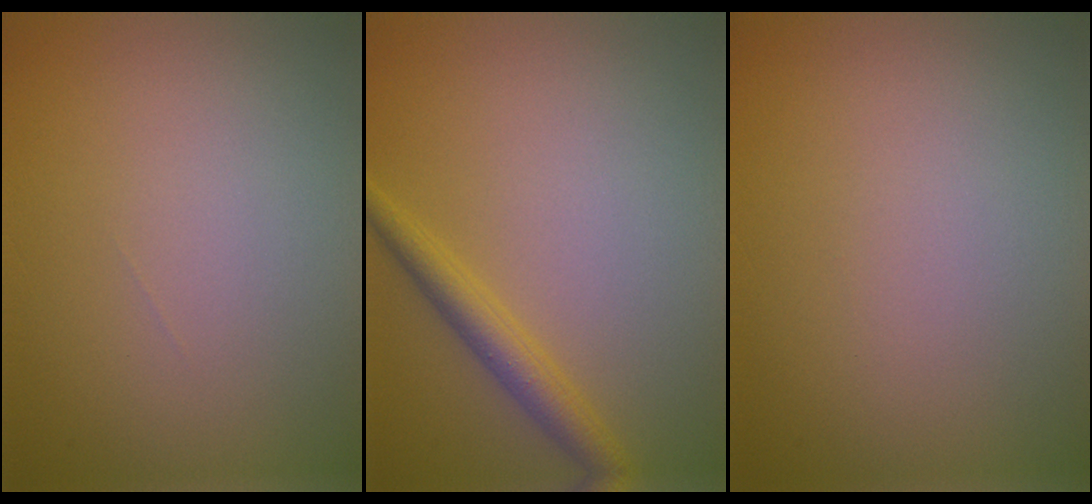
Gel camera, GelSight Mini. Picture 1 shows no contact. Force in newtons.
{"total": 2.6, "press": 2.5, "slide": 0.1}
{"total": 0.0}